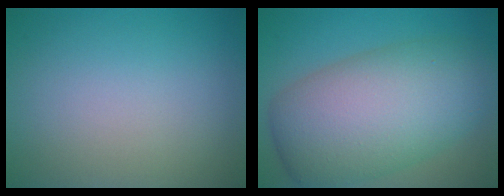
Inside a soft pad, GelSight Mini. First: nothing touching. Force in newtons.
{"total": 11.2, "press": 11.2, "slide": 0.6}